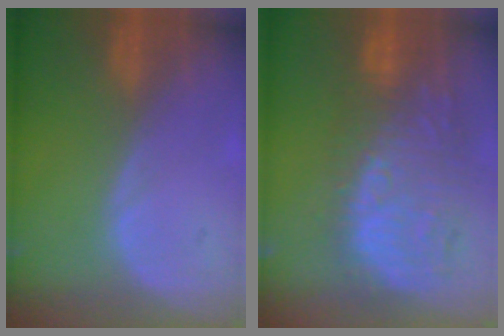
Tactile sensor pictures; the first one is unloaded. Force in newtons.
{"total": 11.8, "press": 11.2, "slide": 3.9}